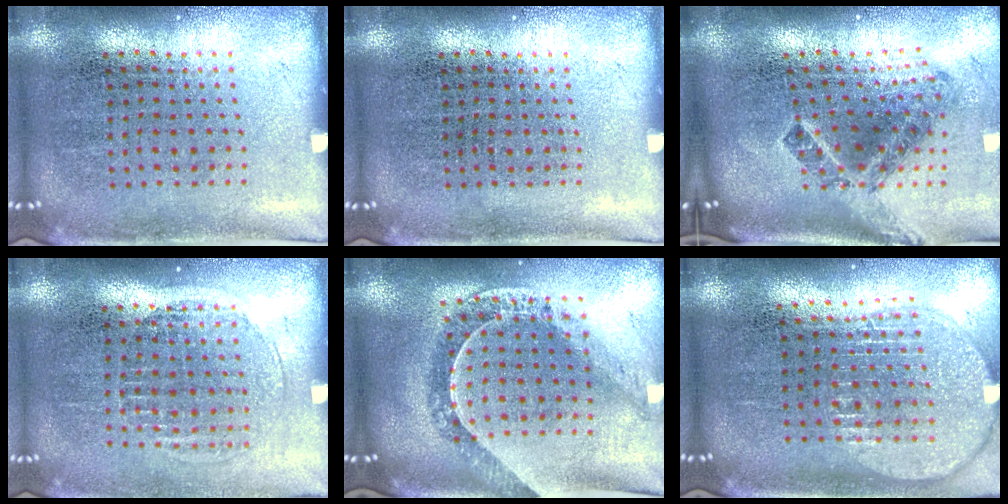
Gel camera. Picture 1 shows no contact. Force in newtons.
{"total": 0.0}
{"total": 2.5, "press": 1.5, "slide": 2.0}
{"total": 1.5, "press": 1.3, "slide": 0.7}
{"total": 1.1, "press": 1.1, "slide": 0.1}
{"total": 2.0, "press": 1.7, "slide": 1.1}